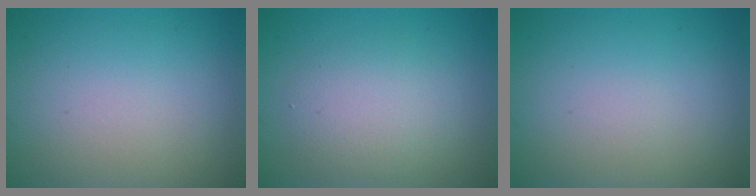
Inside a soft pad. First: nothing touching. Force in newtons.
{"total": 3.0, "press": 3.0, "slide": 0.1}
{"total": 0.0}